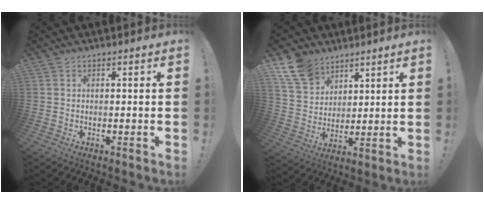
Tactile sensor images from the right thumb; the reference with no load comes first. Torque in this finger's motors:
{"motor_torque": [0.30, 0.36, -0.25, 0.47, 0.22]}